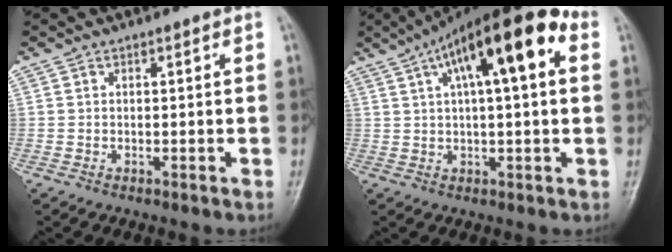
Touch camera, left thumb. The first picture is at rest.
{"total": 18.0, "force": [6.3, 5.7, 15.9], "torque": [-0.235, 0.035, 0.090]}